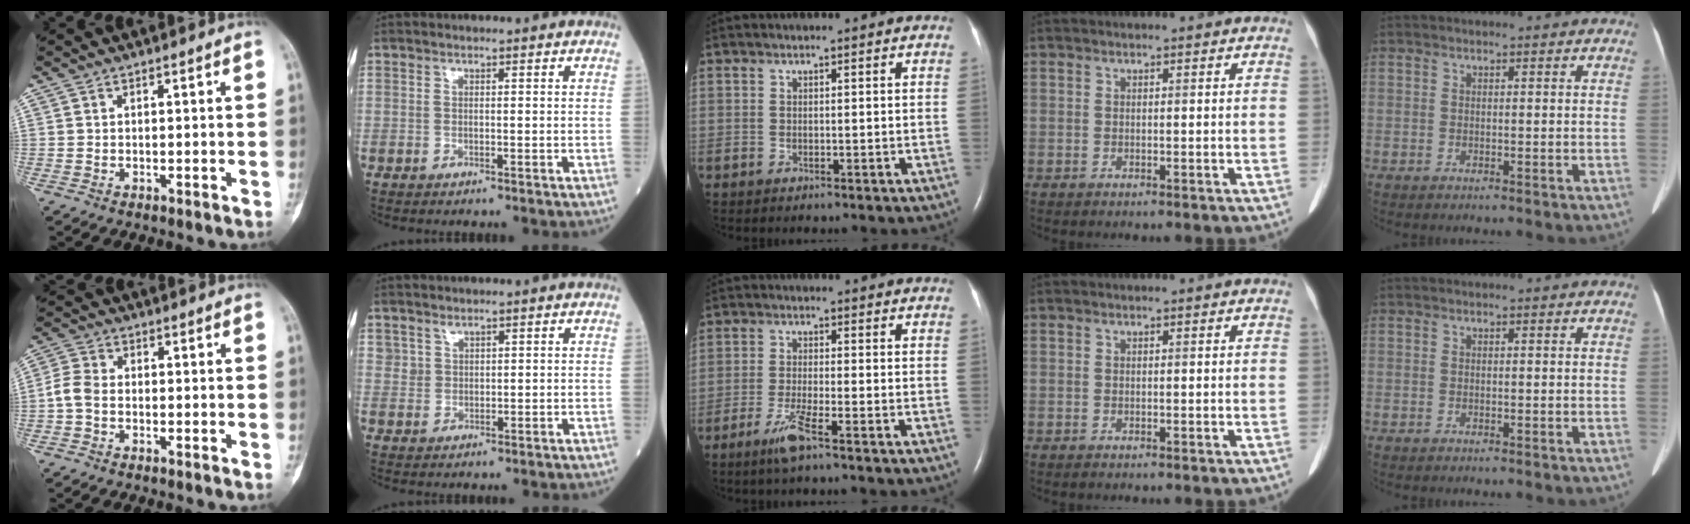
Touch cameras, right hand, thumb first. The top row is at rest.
{"thumb": {"total": 4.0, "force": [-1.1, 2.6, 2.8], "torque": [-0.060, 0.012, -0.035]}, "index": {"total": 1.3, "force": [1.1, 0.7, 0.2], "torque": [0.002, -0.001, 0.021]}, "middle": {"total": 4.4, "force": [-2.9, -0.2, 3.4], "torque": [-0.076, -0.010, -0.060]}}